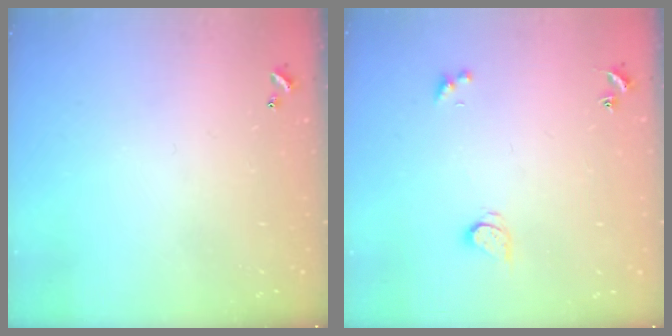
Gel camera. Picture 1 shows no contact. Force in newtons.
{"total": 1.5, "press": 1.4, "slide": 0.4}